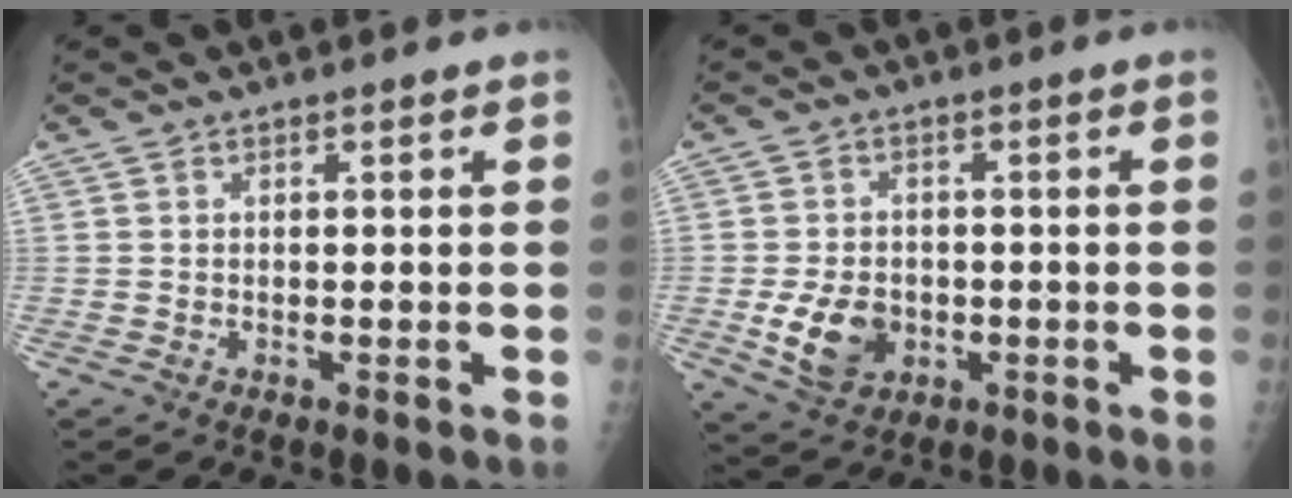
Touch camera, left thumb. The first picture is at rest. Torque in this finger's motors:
{"motor_torque": [0.56, 0.58, 0.80, 0.04, 0.06]}